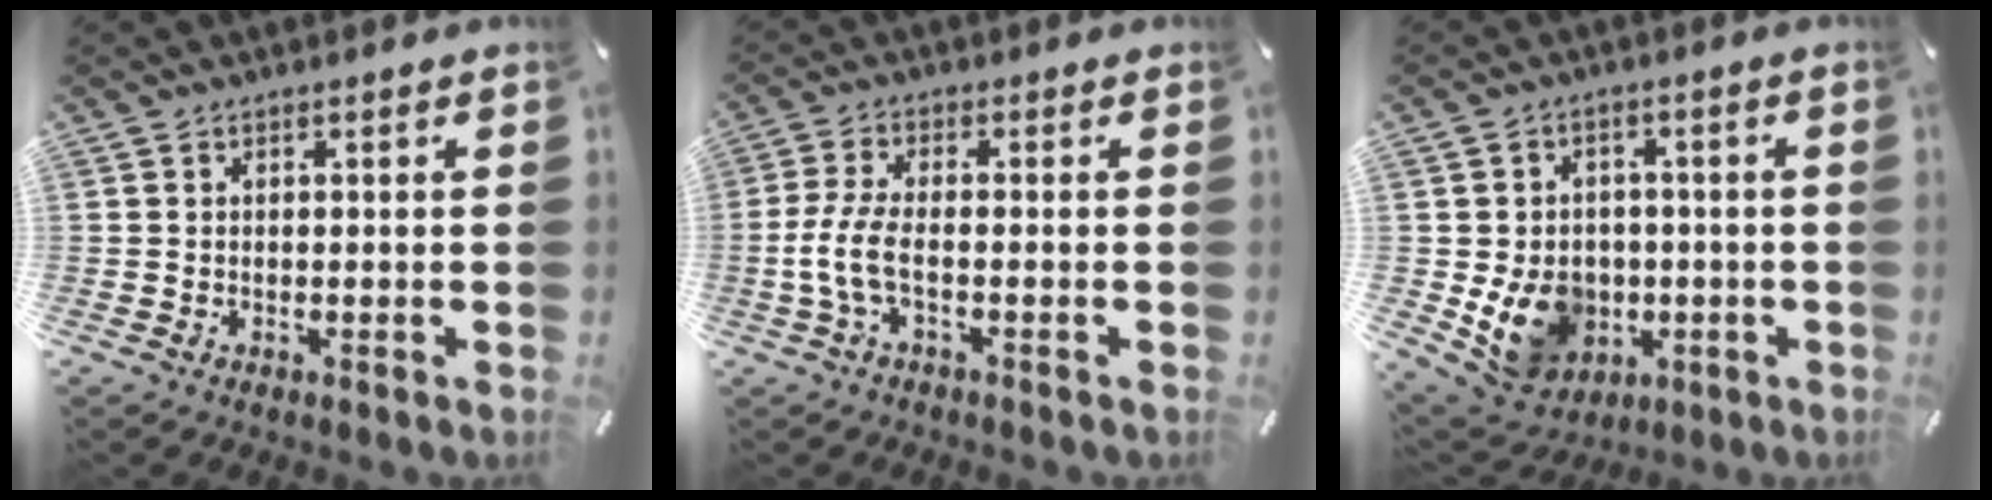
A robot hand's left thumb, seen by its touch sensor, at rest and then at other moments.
{"total": 6.5, "force": [-1.7, 1.9, 6.0], "torque": [-0.136, -0.012, -0.033]}
{"total": 12.1, "force": [-2.6, 10.2, 5.8], "torque": [-0.132, 0.010, -0.038]}